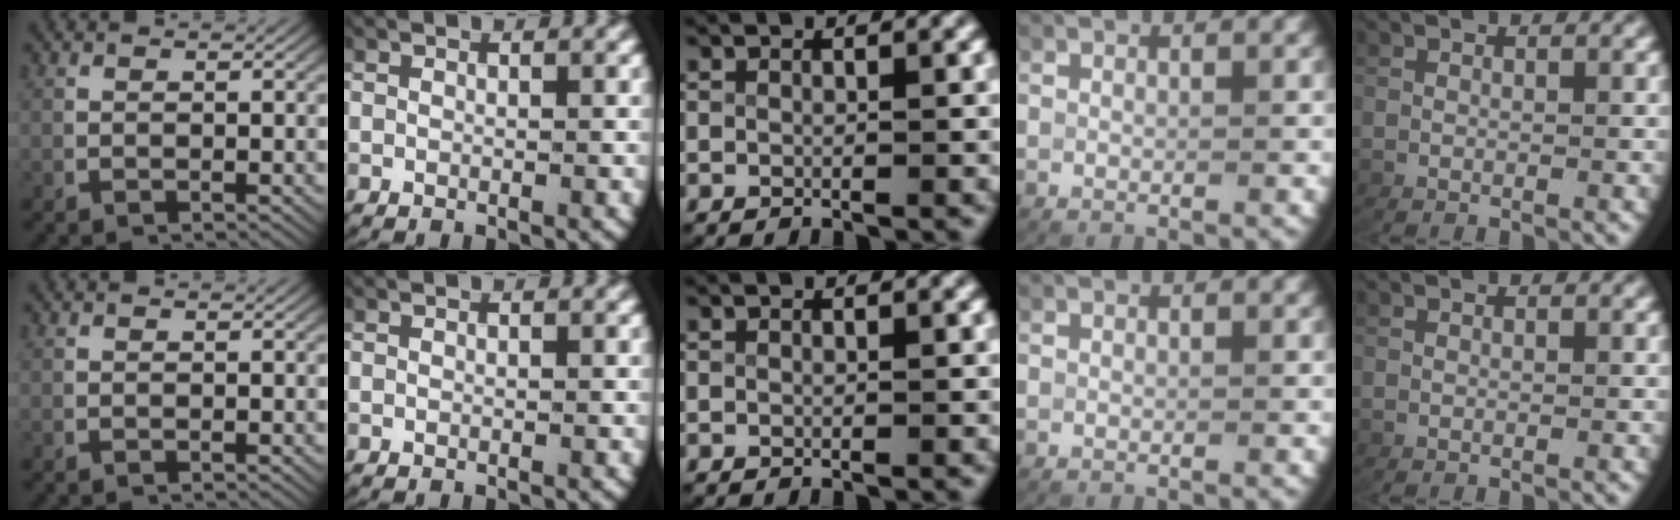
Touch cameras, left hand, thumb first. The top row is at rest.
{}